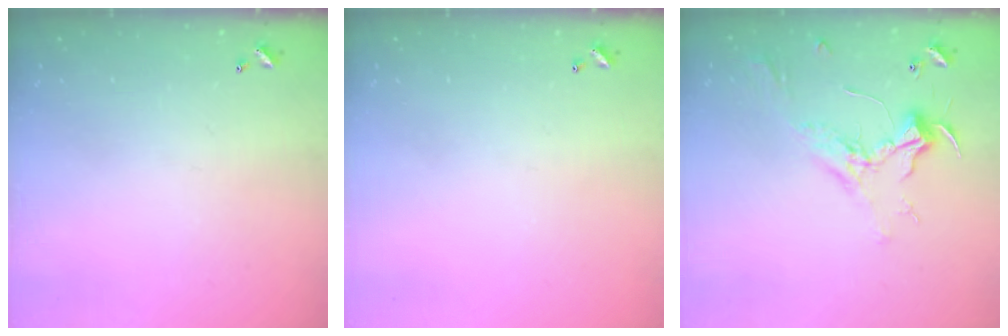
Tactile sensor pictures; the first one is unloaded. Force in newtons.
{"total": 0.0}
{"total": 2.3, "press": 2.2, "slide": 0.6}